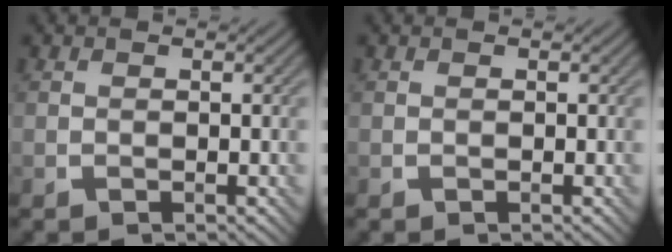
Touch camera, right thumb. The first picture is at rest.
{"total": 0.0}